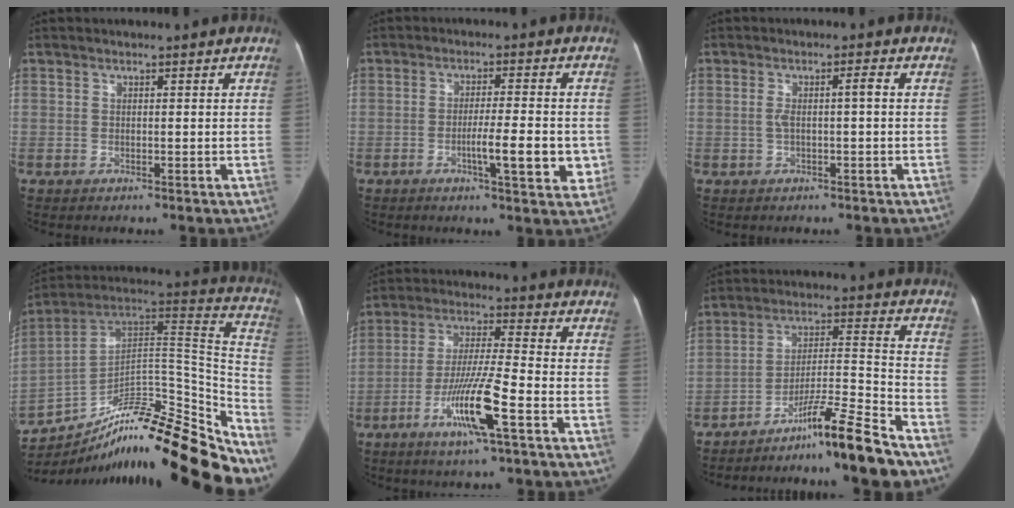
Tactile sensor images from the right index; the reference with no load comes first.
{"total": 8.2, "force": [-2.1, 1.5, 7.7], "torque": [-0.109, 0.001, -0.029]}
{"total": 3.1, "force": [-0.1, 0.5, 3.0], "torque": [-0.060, 0.015, 0.001]}
{"total": 24.8, "force": [-20.0, 4.3, 13.9], "torque": [-0.151, 0.055, -0.312]}
{"total": 11.7, "force": [-5.2, 0.2, 10.5], "torque": [-0.201, -0.011, -0.097]}
{"total": 13.7, "force": [-10.9, -1.3, 8.2], "torque": [-0.121, 0.006, -0.183]}